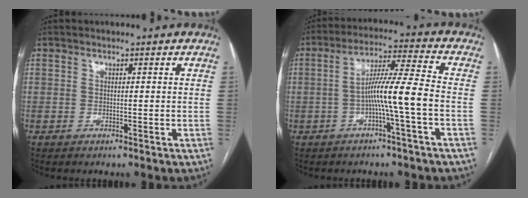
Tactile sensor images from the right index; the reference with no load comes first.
{"total": 8.8, "force": [-2.2, -0.9, 8.5], "torque": [-0.153, 0.015, -0.040]}